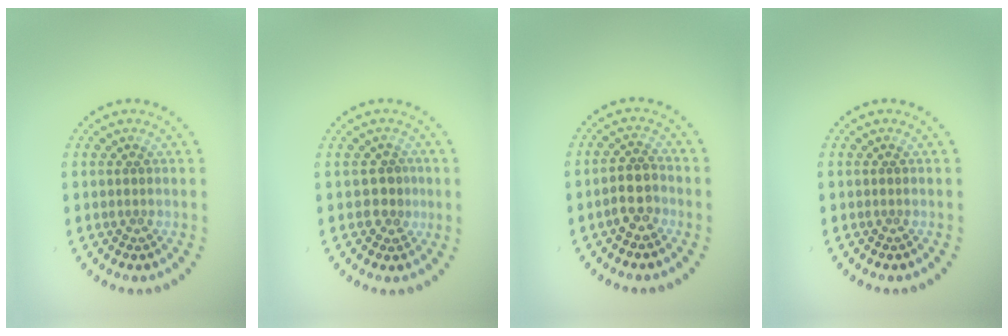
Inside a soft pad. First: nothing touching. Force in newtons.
{"total": 2.0, "press": 1.8, "slide": 1.0}
{"total": 2.7, "press": 2.5, "slide": 1.0}
{"total": 0.0}